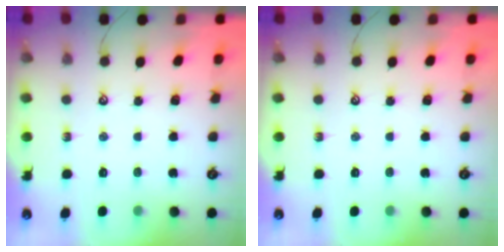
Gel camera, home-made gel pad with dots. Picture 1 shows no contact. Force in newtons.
{"total": 0.0}